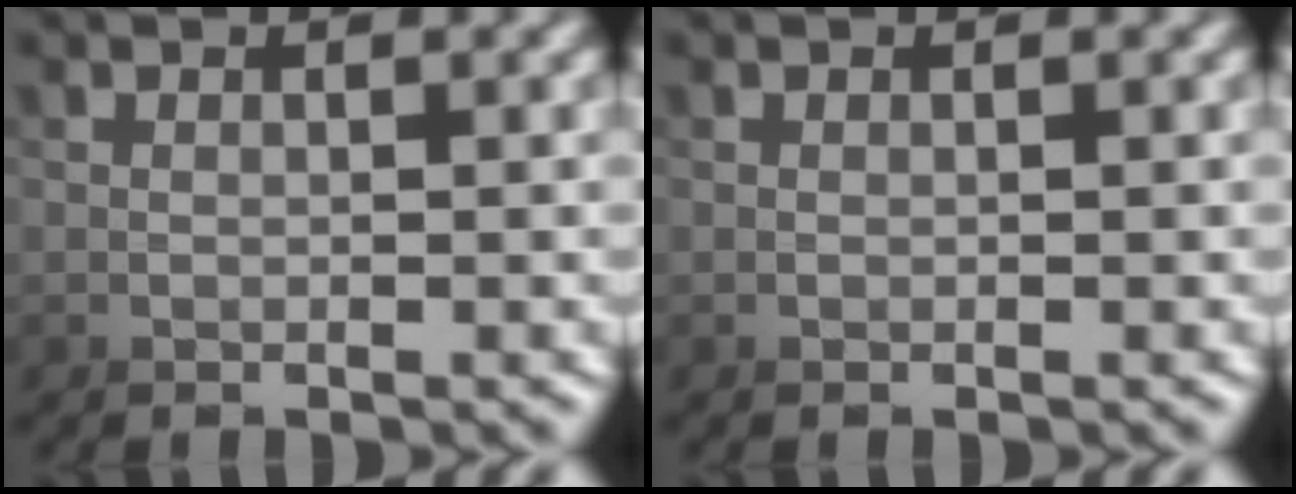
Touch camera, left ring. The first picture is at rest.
{"total": 0.0}